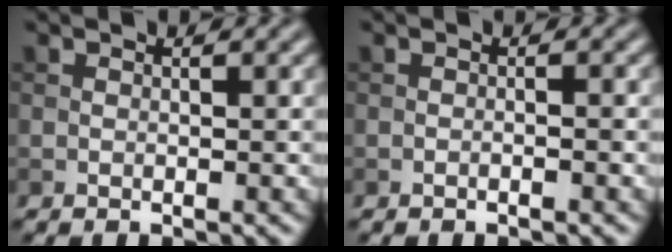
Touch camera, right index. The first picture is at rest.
{"total": 0.7, "force": [-0.4, 0.0, 0.5], "torque": [-0.011, 0.000, -0.010]}